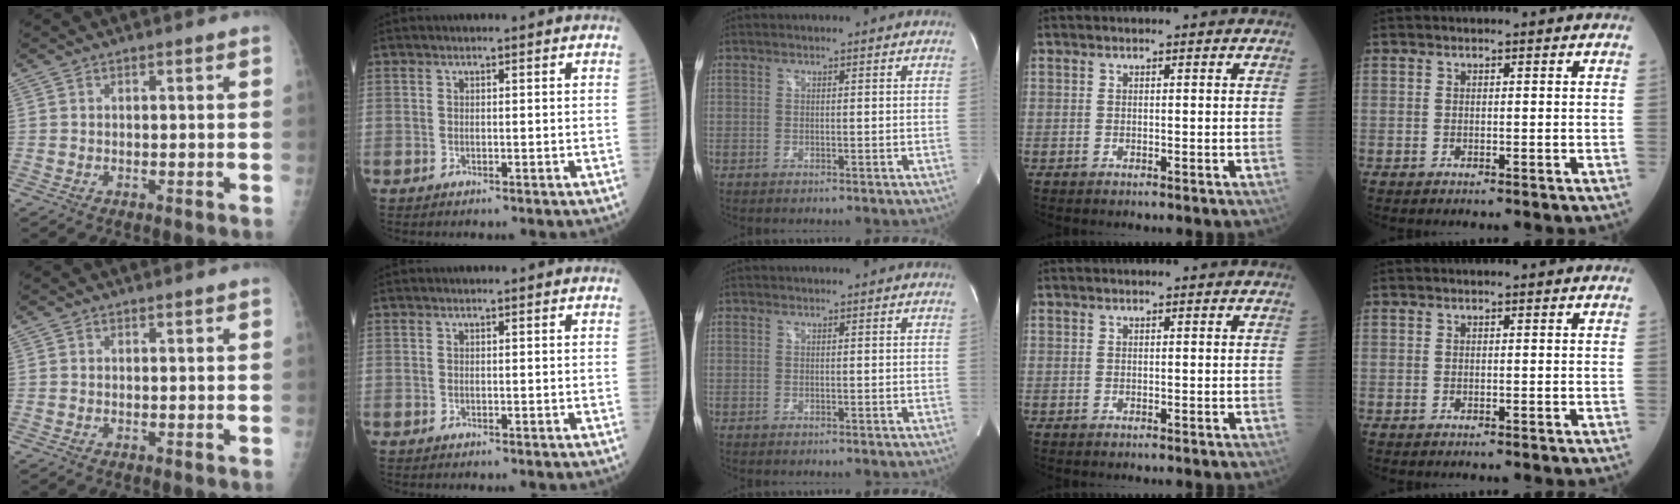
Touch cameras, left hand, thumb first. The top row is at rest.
{}